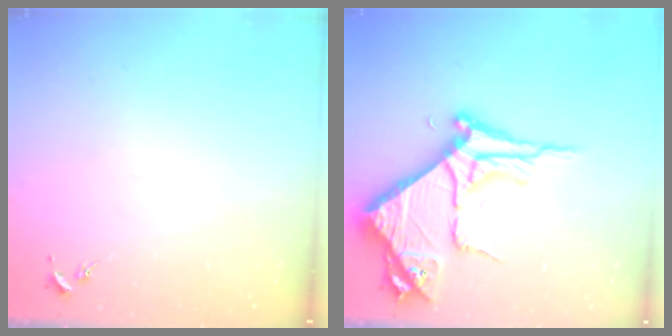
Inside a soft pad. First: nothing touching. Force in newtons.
{"total": 8.4, "press": 8.4, "slide": 0.9}